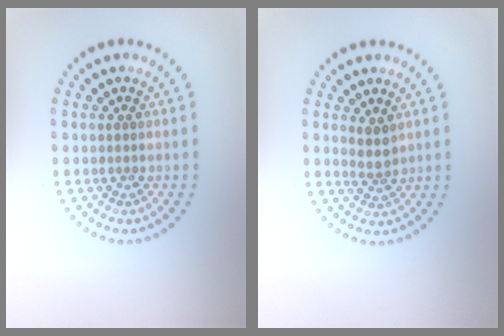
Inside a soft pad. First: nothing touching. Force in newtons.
{"total": 1.7, "press": 1.4, "slide": 1.0}